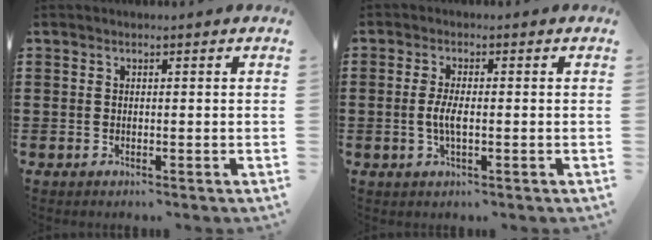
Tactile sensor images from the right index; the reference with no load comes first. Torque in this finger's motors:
{"motor_torque": [0.76, -0.66, 0.56, 0.14]}